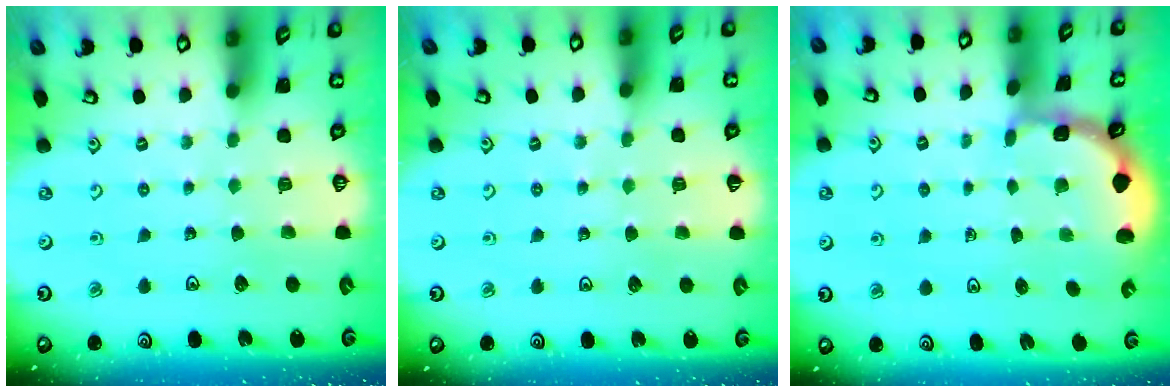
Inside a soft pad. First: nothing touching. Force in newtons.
{"total": 2.4, "press": 2.4, "slide": 0.5}
{"total": 2.0, "press": 2.0, "slide": 0.3}